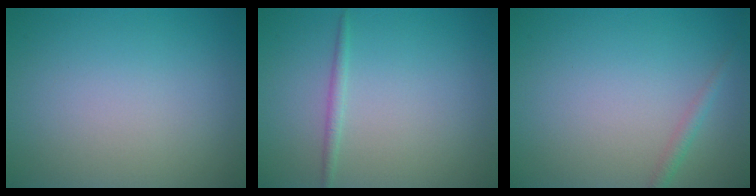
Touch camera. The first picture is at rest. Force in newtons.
{"total": 1.0, "press": 1.0, "slide": 0.0}
{"total": 1.1, "press": 1.1, "slide": 0.0}